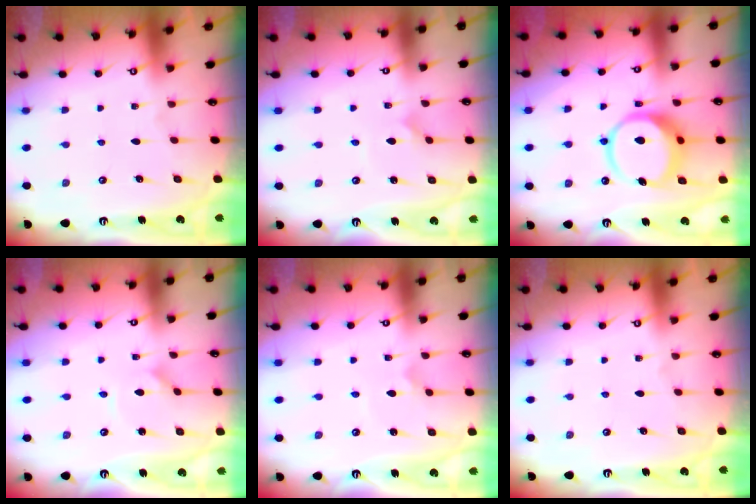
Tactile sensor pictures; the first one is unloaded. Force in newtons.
{"total": 1.5, "press": 1.5, "slide": 0.1}
{"total": 11.8, "press": 11.7, "slide": 1.6}
{"total": 1.2, "press": 1.1, "slide": 0.2}
{"total": 2.4, "press": 2.4, "slide": 0.2}
{"total": 0.0}